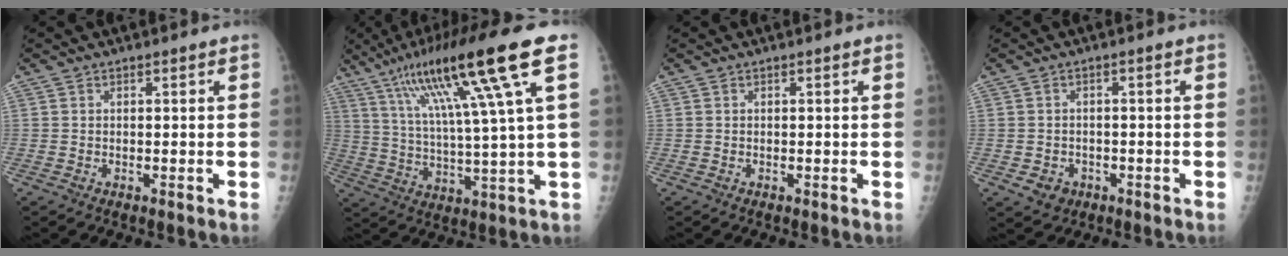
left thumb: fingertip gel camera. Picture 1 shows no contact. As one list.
[{"total": 19.3, "force": [8.9, 0.8, 17.1], "torque": [-0.296, -0.007, 0.150]}, {"total": 0.0}, {"total": 3.6, "force": [-1.5, 3.1, 1.2], "torque": [-0.005, 0.010, -0.015]}]